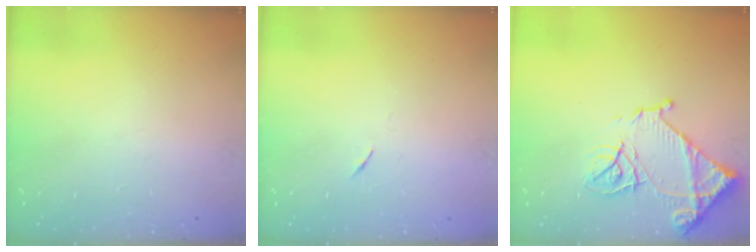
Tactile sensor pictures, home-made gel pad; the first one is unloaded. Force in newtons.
{"total": 3.8, "press": 3.7, "slide": 0.7}
{"total": 13.0, "press": 13.0, "slide": 1.3}